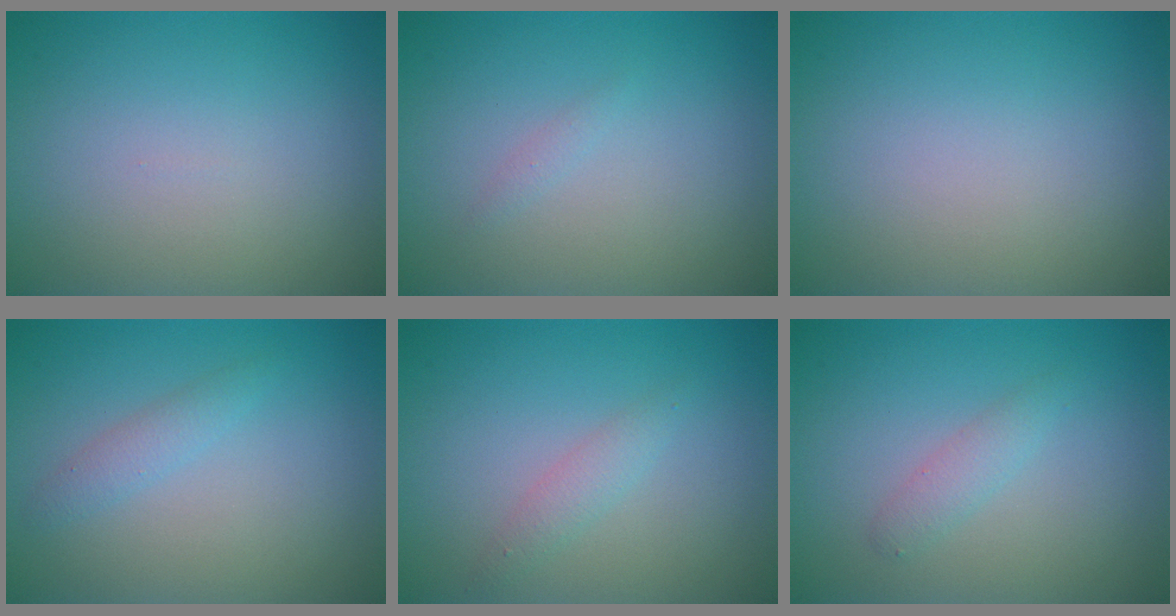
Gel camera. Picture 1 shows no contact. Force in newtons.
{"total": 0.5, "press": 0.5, "slide": 0.0}
{"total": 0.0}
{"total": 1.4, "press": 1.4, "slide": 0.0}
{"total": 1.4, "press": 1.4, "slide": 0.0}
{"total": 1.4, "press": 1.4, "slide": 0.0}